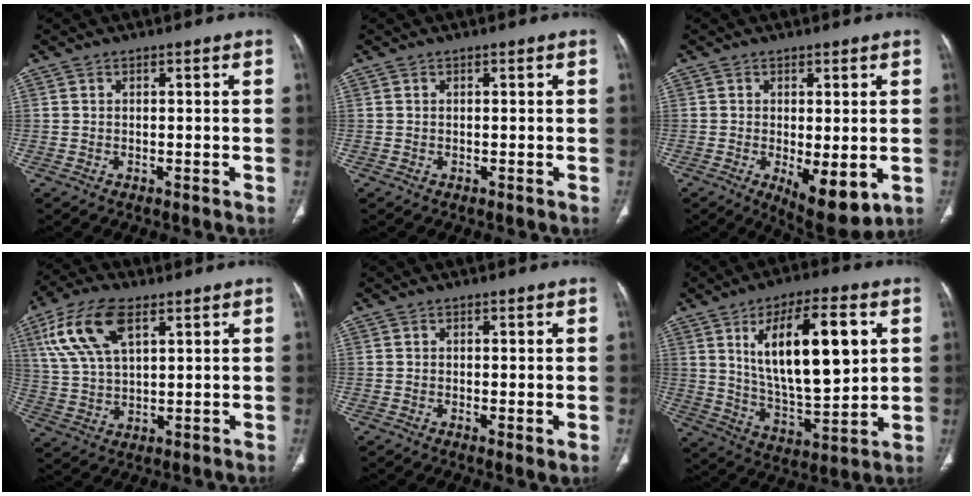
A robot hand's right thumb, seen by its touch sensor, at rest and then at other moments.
{"total": 0.0}
{"total": 8.9, "force": [-2.0, 3.6, 7.9], "torque": [-0.113, -0.024, -0.020]}
{"total": 13.3, "force": [6.1, 6.4, 9.9], "torque": [-0.201, -0.004, 0.118]}
{"total": 2.0, "force": [-0.3, 0.6, 1.9], "torque": [-0.035, -0.009, -0.005]}
{"total": 20.4, "force": [5.9, 7.9, 17.9], "torque": [-0.277, -0.022, 0.106]}